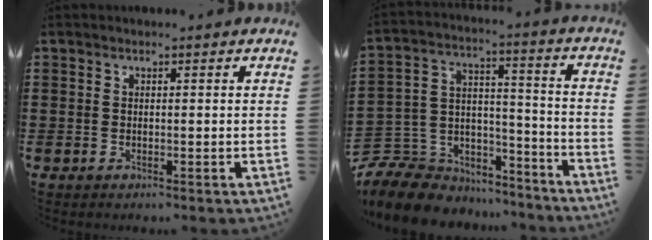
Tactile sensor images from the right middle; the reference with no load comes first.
{"total": 10.0, "force": [-8.9, 4.2, 1.8], "torque": [-0.056, 0.014, -0.175]}